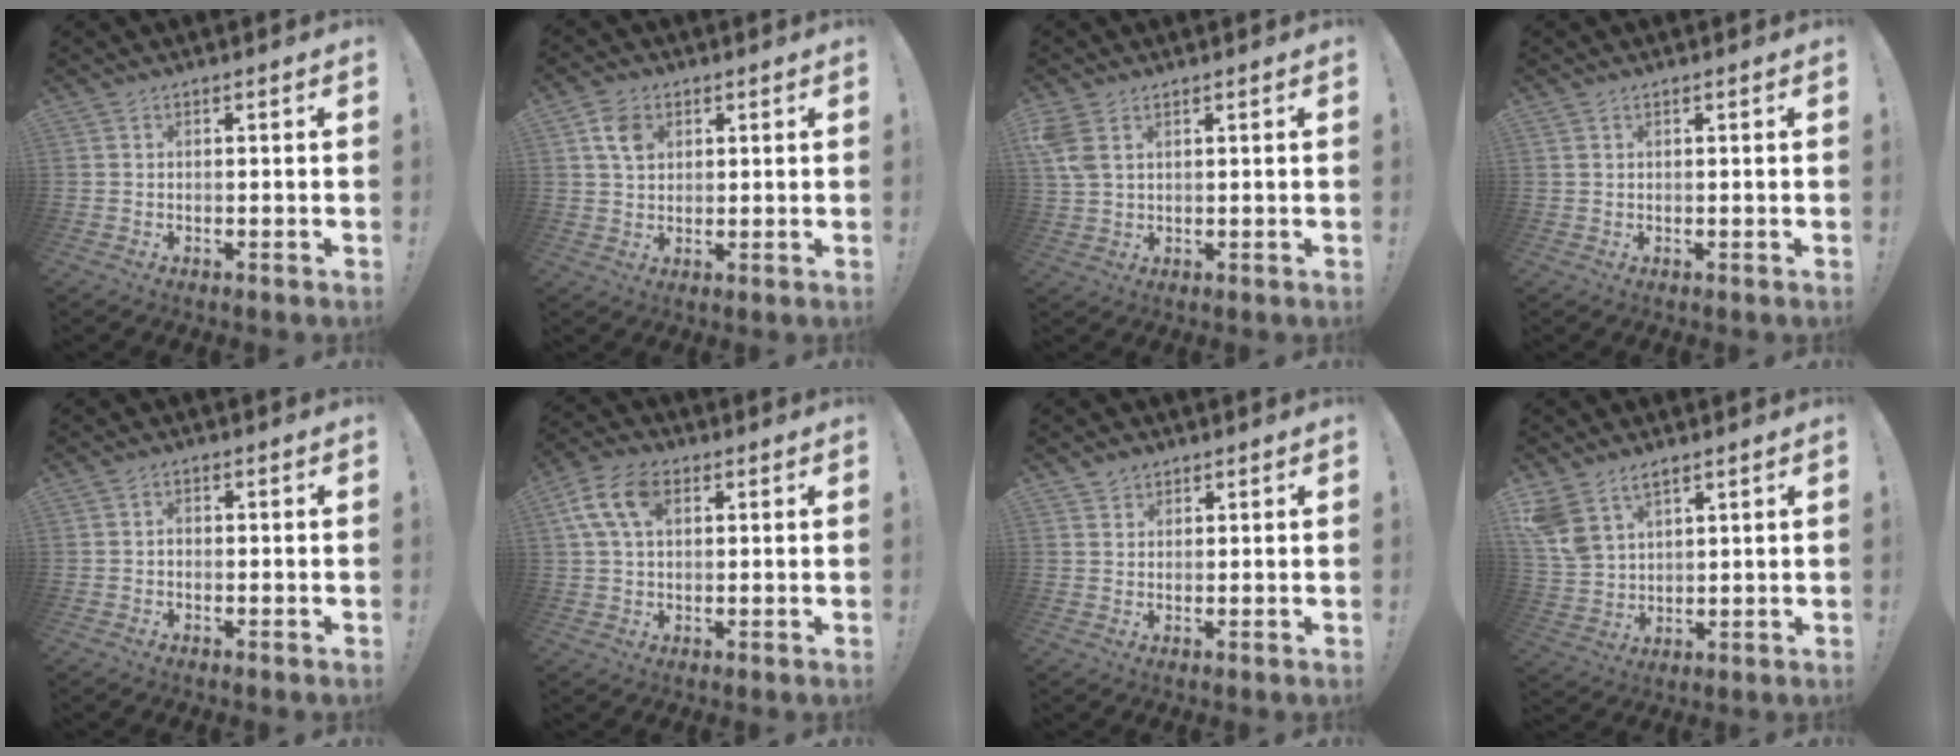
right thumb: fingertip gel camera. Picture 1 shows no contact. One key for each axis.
{"total": 6.6, "fx": 2.6, "fy": 4.9, "fz": 3.7, "tx": -0.058, "ty": 0.001, "tz": 0.050}
{"total": 5.4, "fx": 2.8, "fy": 2.9, "fz": 3.6, "tx": -0.074, "ty": -0.009, "tz": 0.054}
{"total": 0.7, "fx": 0.5, "fy": 0.3, "fz": 0.4, "tx": -0.011, "ty": 0.001, "tz": 0.011}
{"total": 1.0, "fx": -0.6, "fy": 0.7, "fz": 0.5, "tx": -0.009, "ty": 0.004, "tz": -0.011}
{"total": 11.2, "fx": 3.7, "fy": 7.0, "fz": 8.0, "tx": -0.155, "ty": 0.006, "tz": 0.072}
{"total": 2.5, "fx": 1.8, "fy": 1.6, "fz": 0.3, "tx": 0.003, "ty": -0.010, "tz": 0.032}
{"total": 8.4, "fx": 5.7, "fy": 5.1, "fz": 3.6, "tx": -0.080, "ty": -0.027, "tz": 0.116}